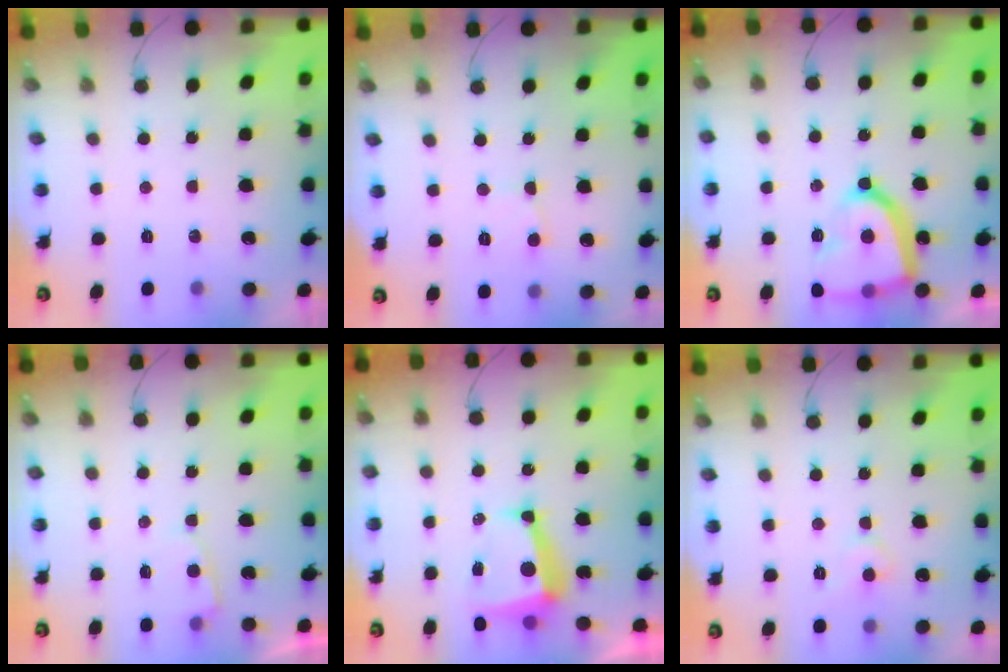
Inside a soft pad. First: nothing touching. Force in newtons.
{"total": 2.8, "press": 2.8, "slide": 0.3}
{"total": 17.4, "press": 17.3, "slide": 1.7}
{"total": 3.0, "press": 2.9, "slide": 0.3}
{"total": 8.8, "press": 8.8, "slide": 0.7}
{"total": 7.0, "press": 7.0, "slide": 0.6}